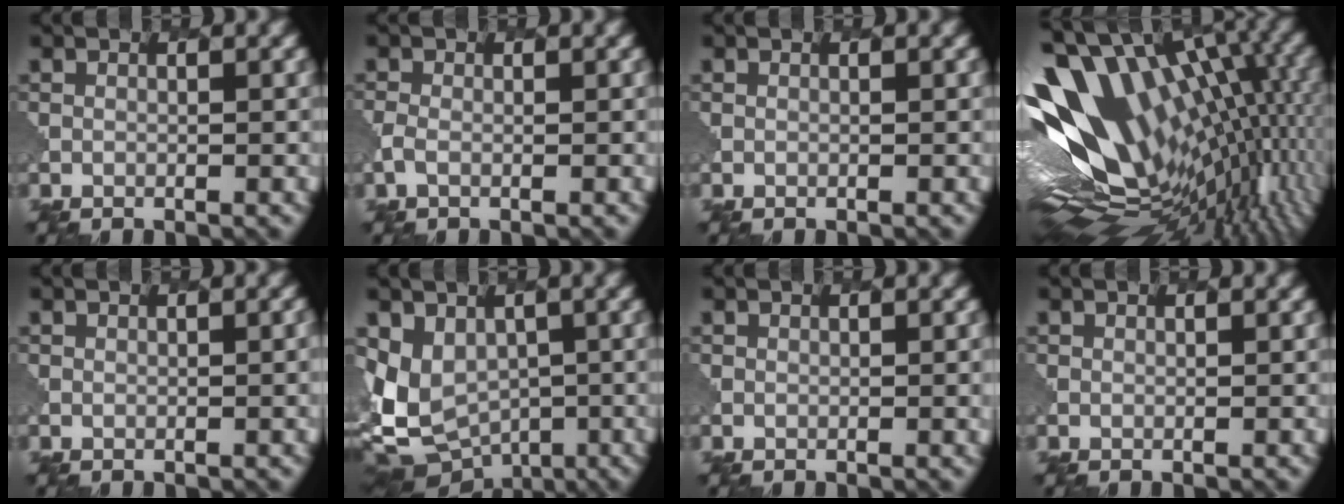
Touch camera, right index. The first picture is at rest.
{"total": 1.0, "force": [-0.8, 0.2, 0.5], "torque": [-0.027, 0.000, -0.018]}
{"total": 0.0}
{"total": 18.0, "force": [3.1, 9.6, 14.8], "torque": [-0.256, -0.008, 0.087]}
{"total": 1.2, "force": [0.2, 0.5, 1.1], "torque": [-0.002, 0.004, 0.008]}
{"total": 8.0, "force": [-2.6, 6.5, 3.9], "torque": [-0.084, -0.018, -0.029]}
{"total": 1.1, "force": [0.2, 0.3, 1.0], "torque": [-0.007, 0.004, 0.011]}
{"total": 0.0}